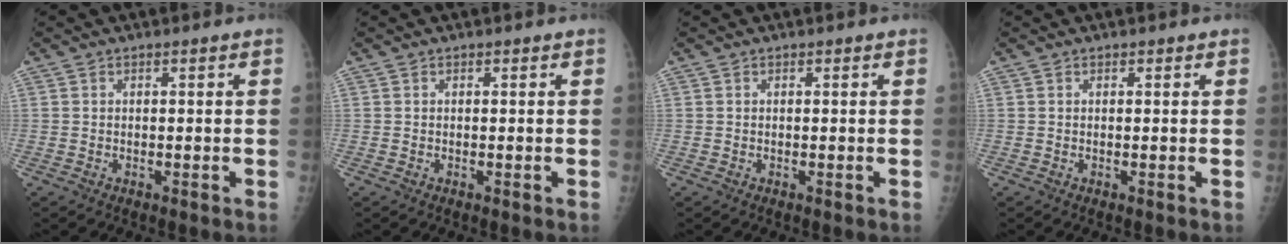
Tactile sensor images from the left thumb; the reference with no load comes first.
{"total": 0.0}
{"total": 0.0}
{"total": 0.0}